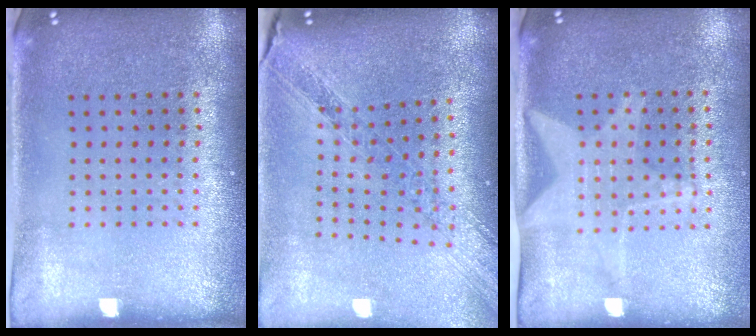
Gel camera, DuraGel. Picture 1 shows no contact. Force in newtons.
{"total": 1.3, "press": 1.3, "slide": 0.4}
{"total": 1.9, "press": 1.6, "slide": 1.1}